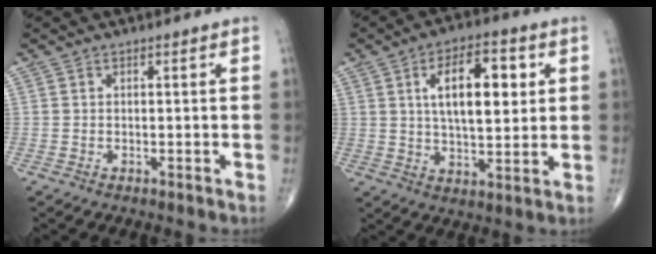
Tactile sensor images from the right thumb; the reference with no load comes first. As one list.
[{"total": 13.6, "force": [3.6, 6.1, 11.6], "torque": [-0.166, -0.005, 0.060]}]